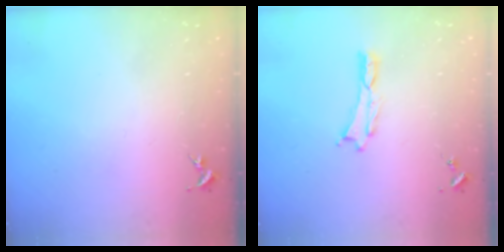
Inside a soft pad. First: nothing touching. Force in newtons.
{"total": 0.0}